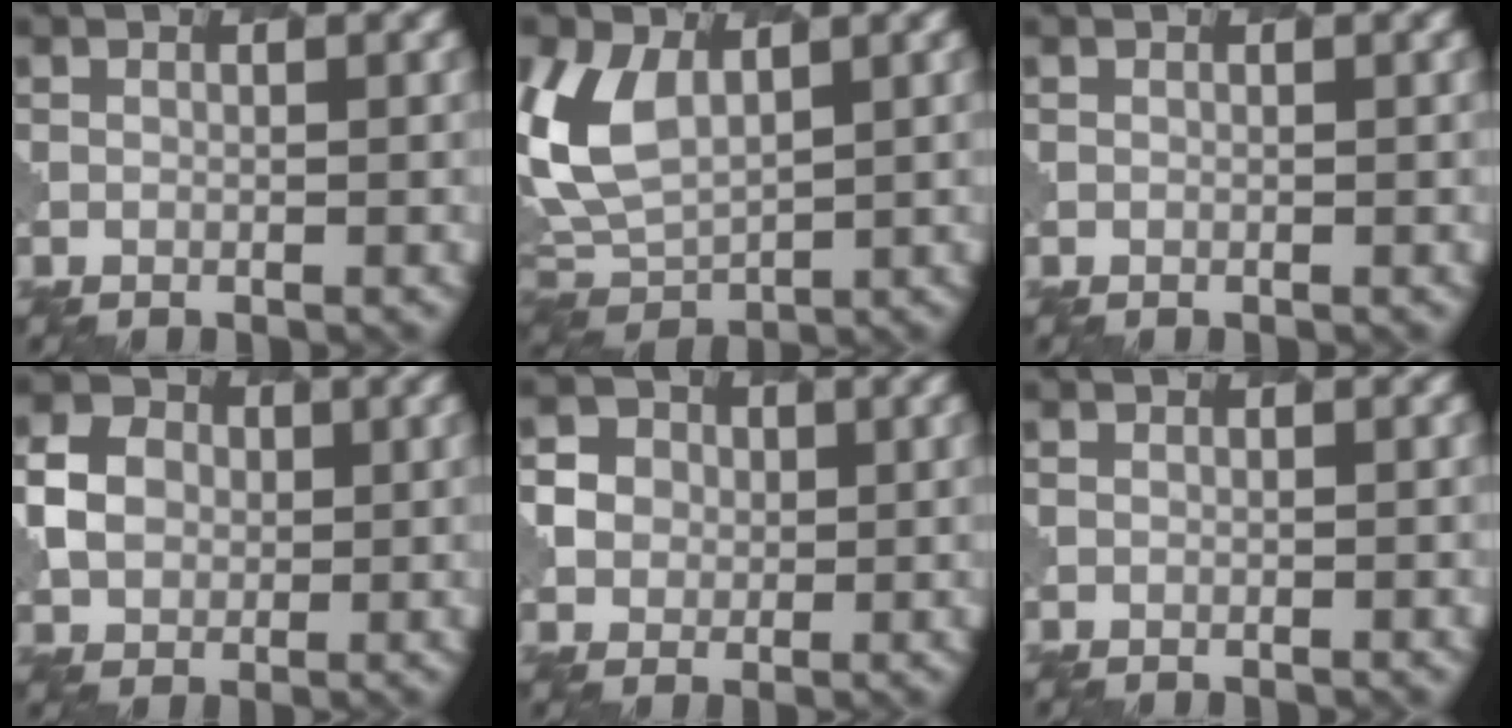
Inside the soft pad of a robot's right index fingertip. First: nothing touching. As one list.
[{"total": 6.8, "force": [1.9, 4.3, 4.8], "torque": [-0.116, 0.002, 0.029]}, {"total": 0.0}, {"total": 3.8, "force": [0.5, 3.4, 1.7], "torque": [-0.034, 0.008, 0.004]}, {"total": 4.9, "force": [1.9, 4.3, 1.4], "torque": [-0.023, 0.024, 0.028]}, {"total": 0.0}]